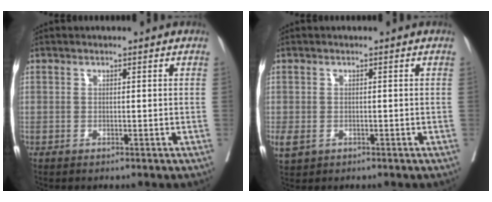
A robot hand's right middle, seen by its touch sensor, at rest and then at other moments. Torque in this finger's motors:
{"motor_torque": [0.95, -1.19, 0.23, 0.05]}